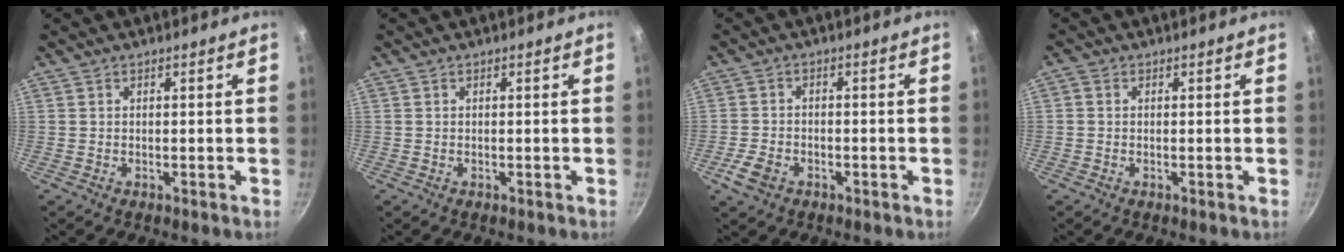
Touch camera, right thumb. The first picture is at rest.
{"total": 0.0}
{"total": 4.8, "force": [-2.4, 3.0, 2.8], "torque": [-0.059, 0.015, -0.047]}
{"total": 0.9, "force": [-0.1, 0.7, 0.6], "torque": [-0.014, 0.004, -0.005]}